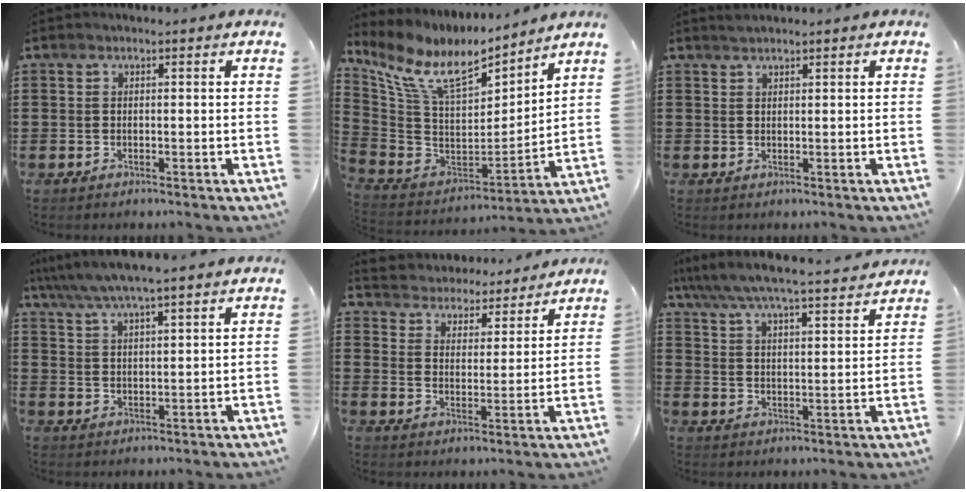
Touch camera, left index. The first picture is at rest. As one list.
[{"total": 11.1, "force": [7.5, 4.2, 7.0], "torque": [-0.168, -0.042, 0.134]}, {"total": 1.2, "force": [1.1, 0.2, 0.2], "torque": [-0.005, 0.001, 0.021]}, {"total": 5.3, "force": [4.7, 0.1, 2.4], "torque": [-0.061, -0.018, 0.082]}, {"total": 4.3, "force": [4.2, 0.3, -0.6], "torque": [-0.015, -0.036, 0.069]}, {"total": 6.2, "force": [5.9, -0.1, 2.1], "torque": [-0.066, -0.040, 0.098]}]